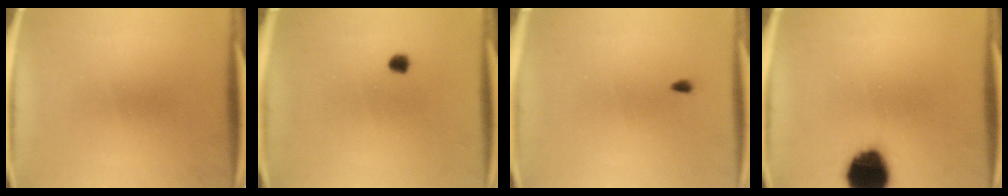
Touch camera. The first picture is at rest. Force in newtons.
{"total": 1.9}
{"total": 0.6}
{"total": 15.0}